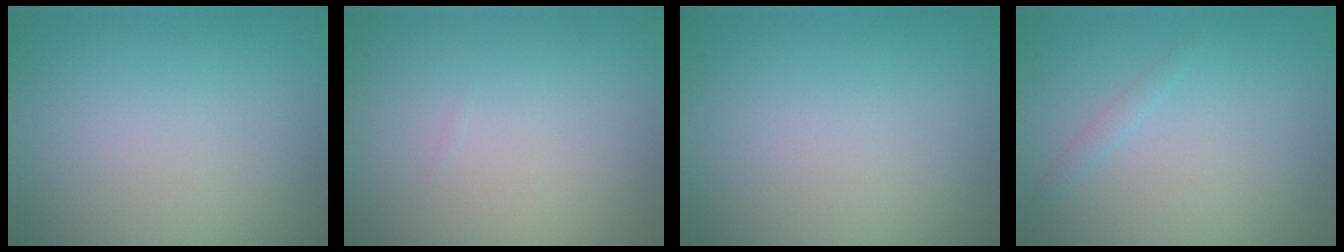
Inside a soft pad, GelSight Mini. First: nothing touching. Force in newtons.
{"total": 0.0}
{"total": 0.0}
{"total": 0.7, "press": 0.7, "slide": 0.0}